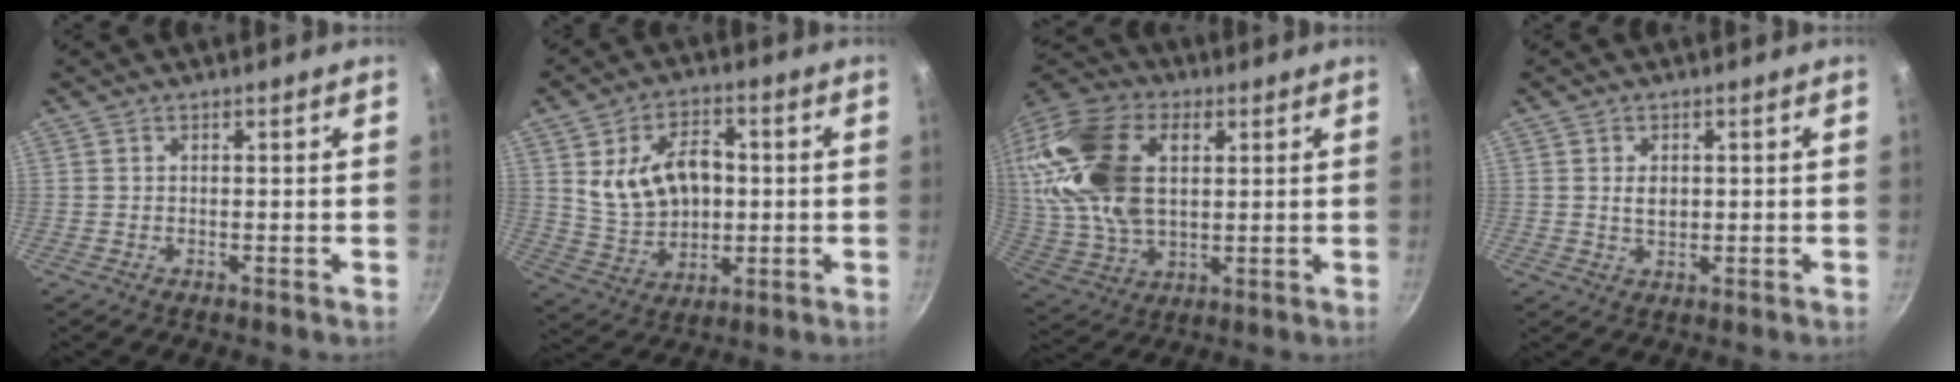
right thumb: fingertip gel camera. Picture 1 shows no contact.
{"total": 13.7, "force": [1.7, 9.2, 9.9], "torque": [-0.144, -0.003, 0.042]}
{"total": 23.7, "force": [5.6, 14.6, 17.8], "torque": [-0.346, 0.003, 0.103]}
{"total": 2.9, "force": [0.4, 2.1, 2.0], "torque": [-0.025, -0.003, 0.010]}